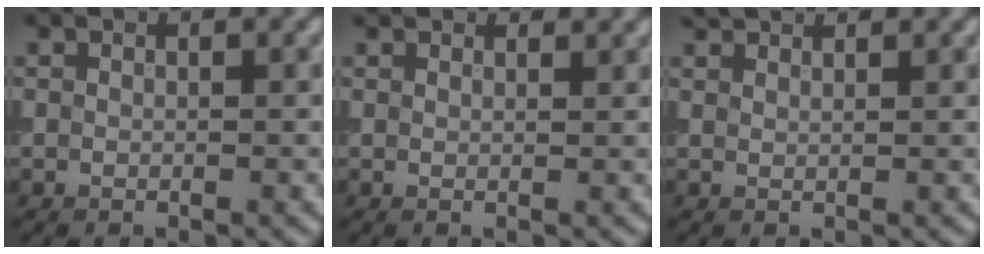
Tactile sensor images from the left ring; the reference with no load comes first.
{"total": 2.5, "force": [2.4, 0.7, 0.6], "torque": [-0.014, -0.001, 0.029]}
{"total": 2.5, "force": [2.3, 0.4, 0.7], "torque": [-0.015, 0.005, 0.033]}